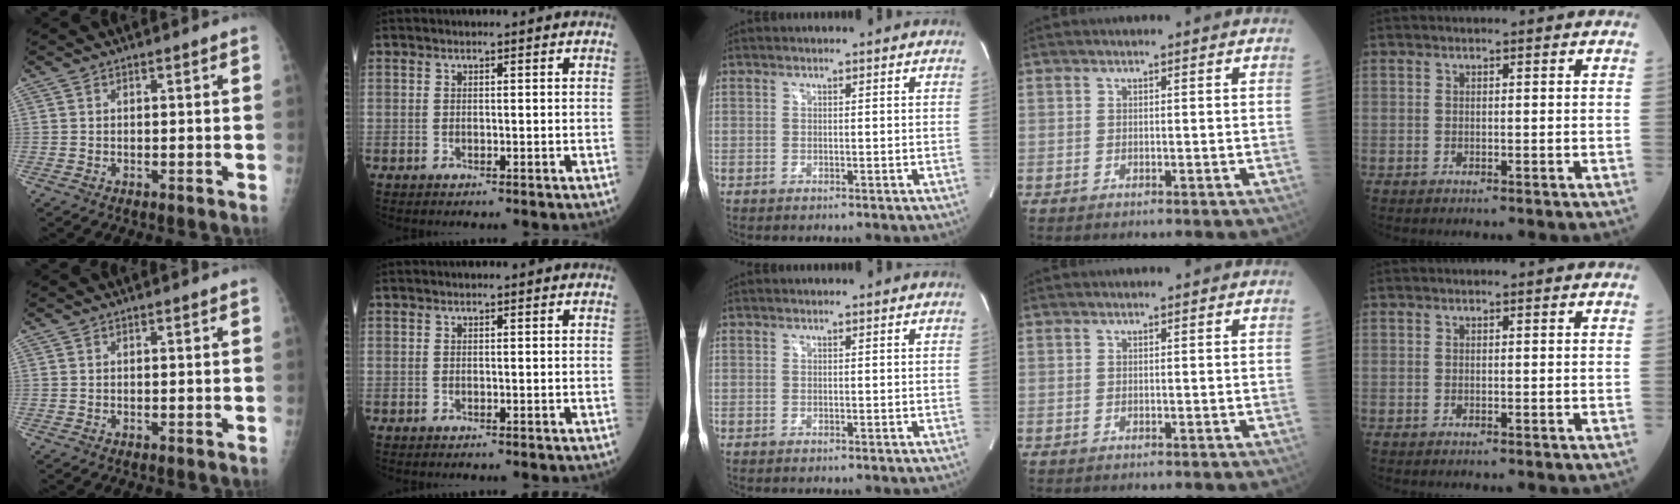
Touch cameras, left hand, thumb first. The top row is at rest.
{}